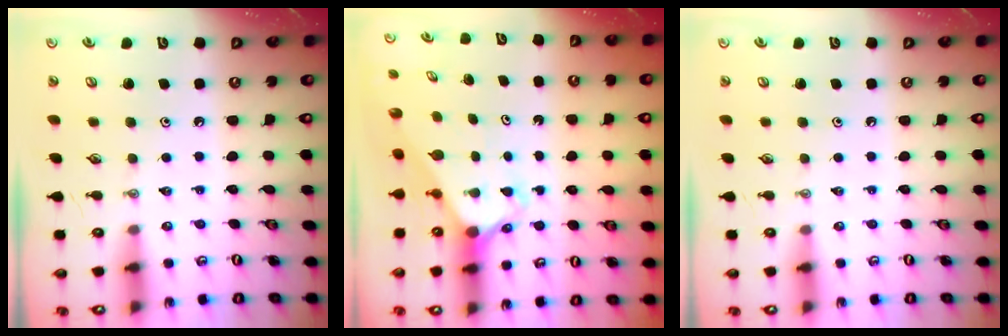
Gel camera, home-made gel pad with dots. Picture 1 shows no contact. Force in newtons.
{"total": 2.4, "press": 2.4, "slide": 0.2}
{"total": 0.0}